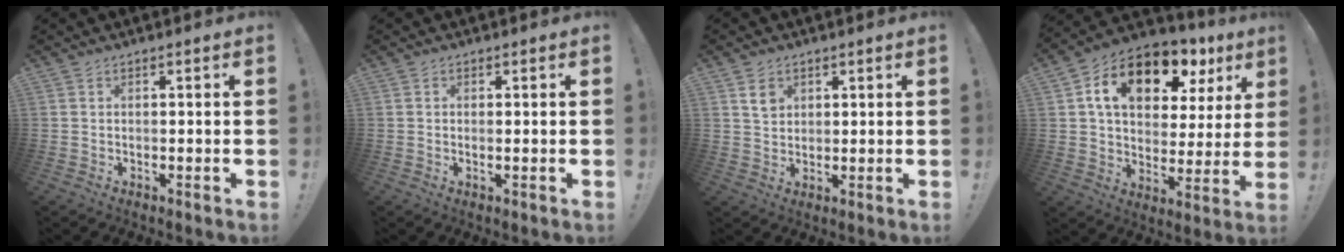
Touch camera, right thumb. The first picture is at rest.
{"total": 0.8, "force": [0.3, -0.1, 0.7], "torque": [-0.006, -0.004, 0.004]}
{"total": 3.0, "force": [1.5, 2.2, 1.4], "torque": [-0.012, -0.005, 0.026]}
{"total": 16.8, "force": [8.9, 9.5, 10.6], "torque": [-0.177, -0.039, 0.153]}